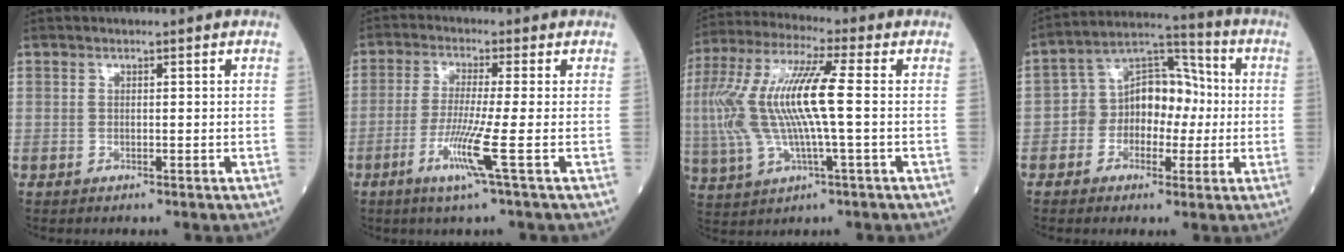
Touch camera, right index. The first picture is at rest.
{"total": 7.0, "force": [-2.7, -1.4, 6.3], "torque": [-0.126, -0.023, -0.059]}
{"total": 15.6, "force": [0.5, 2.5, 15.4], "torque": [-0.339, 0.016, 0.005]}
{"total": 10.8, "force": [-1.1, 7.4, 7.8], "torque": [-0.130, 0.041, -0.022]}